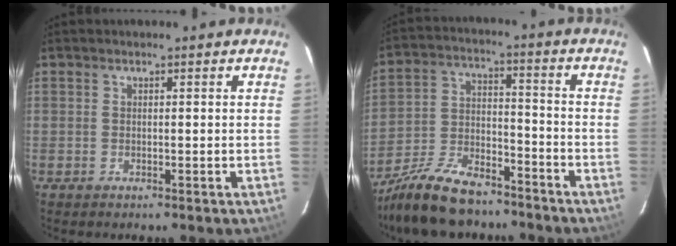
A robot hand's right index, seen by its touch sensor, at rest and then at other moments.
{"total": 17.3, "force": [-13.5, 6.6, 8.5], "torque": [-0.180, -0.008, -0.233]}